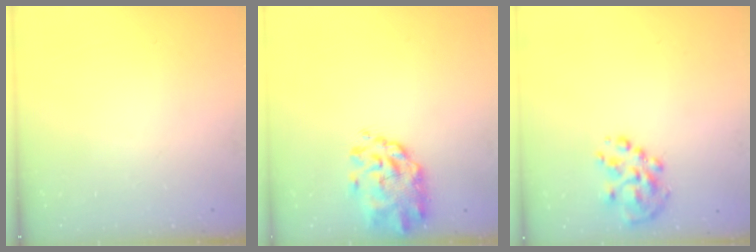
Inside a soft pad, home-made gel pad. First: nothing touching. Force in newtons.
{"total": 3.1, "press": 3.0, "slide": 1.0}
{"total": 7.3, "press": 7.0, "slide": 2.3}